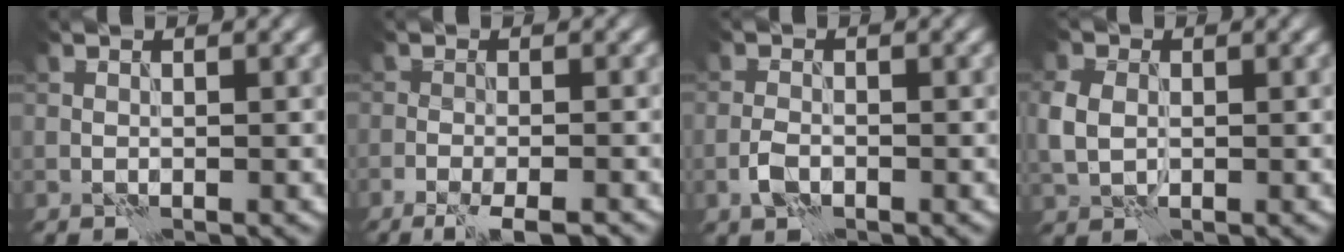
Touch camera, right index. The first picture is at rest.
{"total": 5.1, "force": [-3.8, 1.2, 3.2], "torque": [-0.048, -0.006, -0.053]}
{"total": 1.8, "force": [-0.9, 1.0, 1.2], "torque": [-0.024, 0.003, -0.022]}
{"total": 3.3, "force": [0.1, 2.5, 2.1], "torque": [-0.056, 0.002, 0.002]}